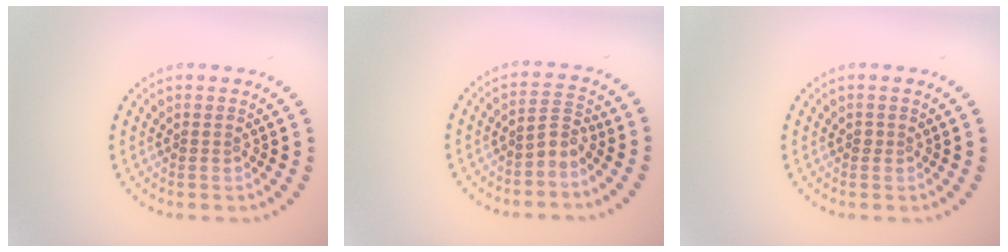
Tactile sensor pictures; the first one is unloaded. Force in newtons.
{"total": 2.1, "press": 1.4, "slide": 1.5}
{"total": 0.5, "press": 0.3, "slide": 0.4}